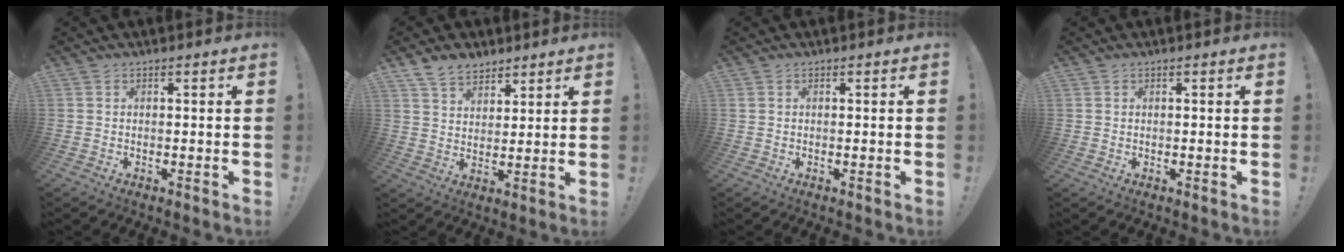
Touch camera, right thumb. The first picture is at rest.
{"total": 7.8, "force": [5.9, 4.4, 2.5], "torque": [-0.046, -0.032, 0.116]}
{"total": 0.0}
{"total": 1.5, "force": [0.7, 1.3, 0.0], "torque": [0.016, -0.010, 0.010]}